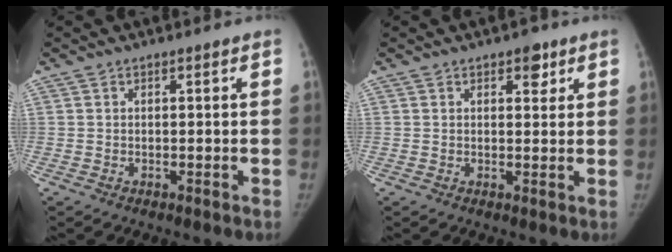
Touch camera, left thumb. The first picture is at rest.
{"total": 3.1, "force": [1.8, 1.8, 1.8], "torque": [-0.004, -0.007, 0.022]}